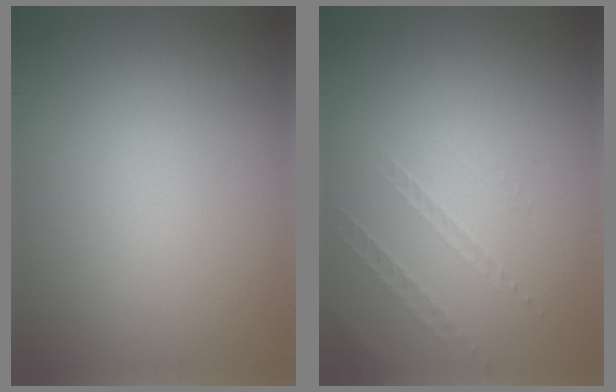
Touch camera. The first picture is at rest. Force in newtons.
{"total": 1.0, "press": 0.4, "slide": 0.9}